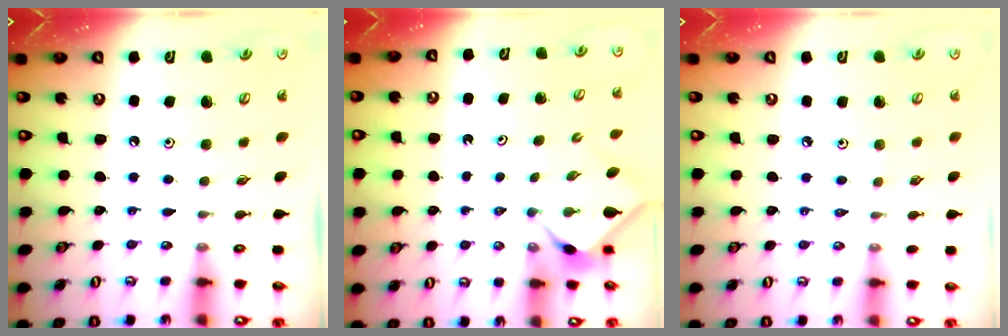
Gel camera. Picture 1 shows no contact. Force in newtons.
{"total": 2.3, "press": 2.3, "slide": 0.3}
{"total": 2.7, "press": 2.6, "slide": 0.6}